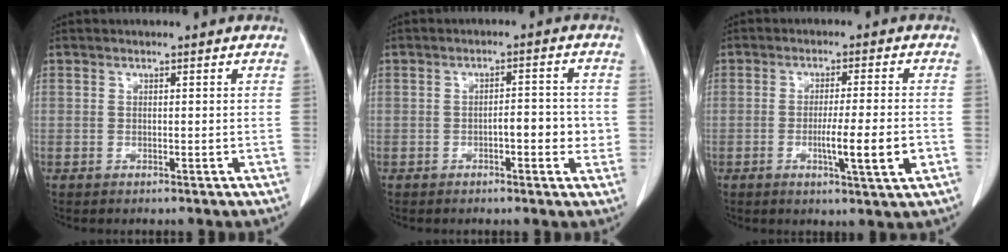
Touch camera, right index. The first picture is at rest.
{"total": 4.6, "force": [-1.0, 1.5, 4.2], "torque": [-0.056, 0.007, -0.013]}
{"total": 7.3, "force": [-2.1, -0.2, 7.0], "torque": [-0.108, -0.013, -0.034]}